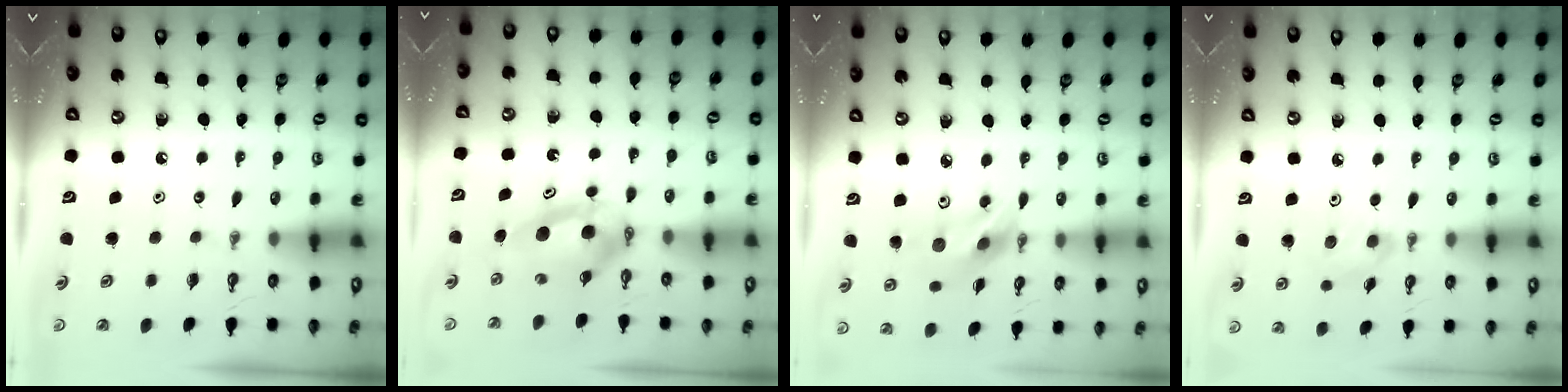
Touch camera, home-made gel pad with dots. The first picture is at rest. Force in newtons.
{"total": 5.8, "press": 5.6, "slide": 1.5}
{"total": 12.5, "press": 12.0, "slide": 3.2}
{"total": 4.7, "press": 4.4, "slide": 1.4}